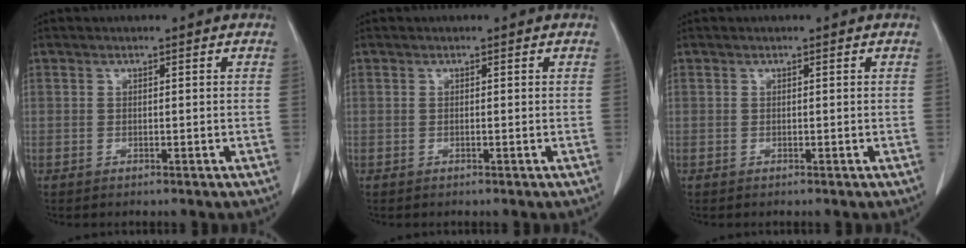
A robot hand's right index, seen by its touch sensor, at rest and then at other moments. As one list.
[{"total": 0.0}, {"total": 0.0}]